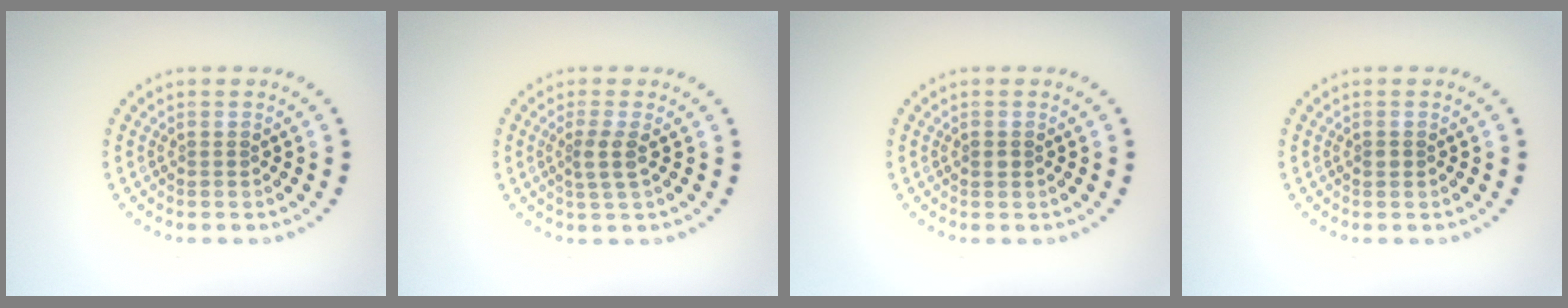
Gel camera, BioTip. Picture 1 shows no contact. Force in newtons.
{"total": 1.9, "press": 1.5, "slide": 1.1}
{"total": 0.9, "press": 0.9, "slide": 0.0}
{"total": 0.7, "press": 0.7, "slide": 0.0}